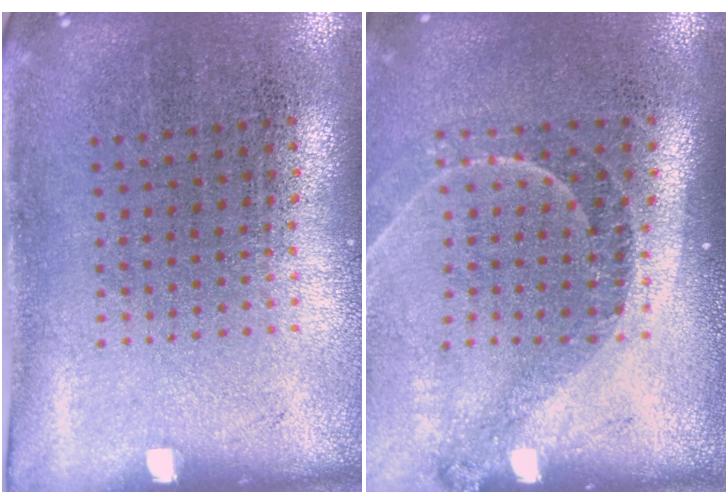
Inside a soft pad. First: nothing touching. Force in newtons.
{"total": 1.4, "press": 1.3, "slide": 0.5}